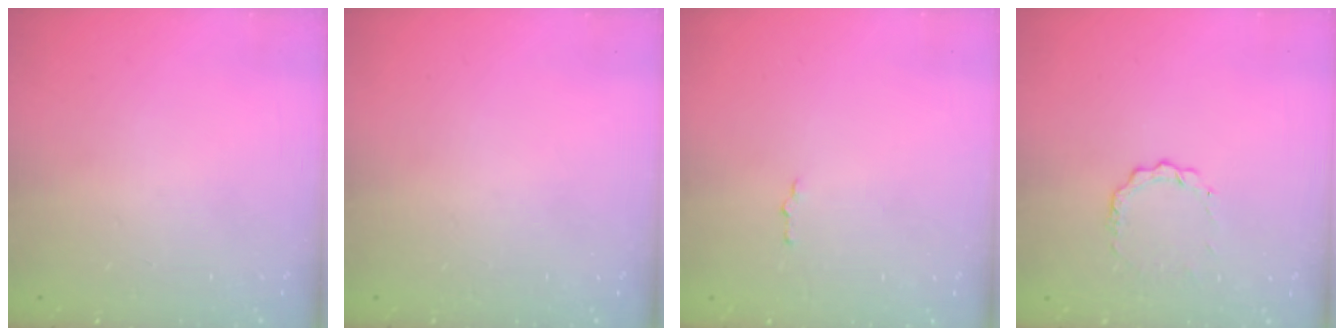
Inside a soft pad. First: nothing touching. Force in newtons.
{"total": 0.0}
{"total": 1.5, "press": 1.5, "slide": 0.2}
{"total": 4.5, "press": 4.5, "slide": 0.3}